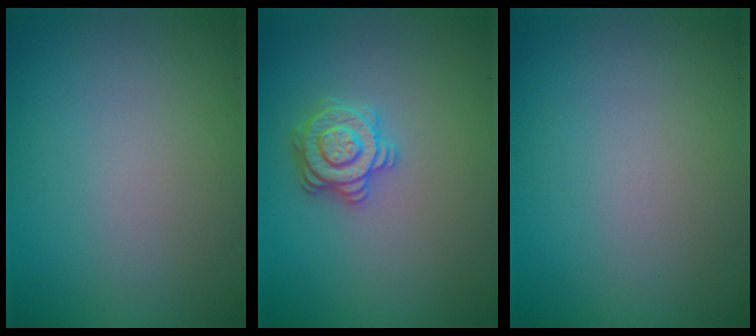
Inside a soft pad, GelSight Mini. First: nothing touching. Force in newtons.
{"total": 2.9, "press": 2.8, "slide": 0.6}
{"total": 0.0}